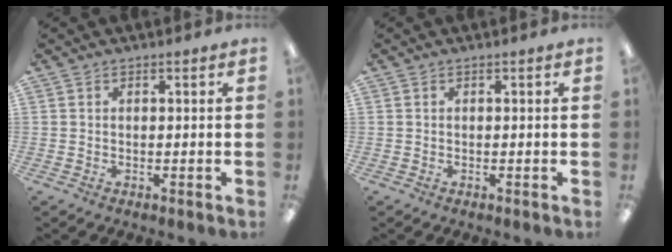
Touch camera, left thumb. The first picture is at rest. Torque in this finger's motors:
{"motor_torque": [-0.19, -0.15, -0.13, 0.01, 0.00]}